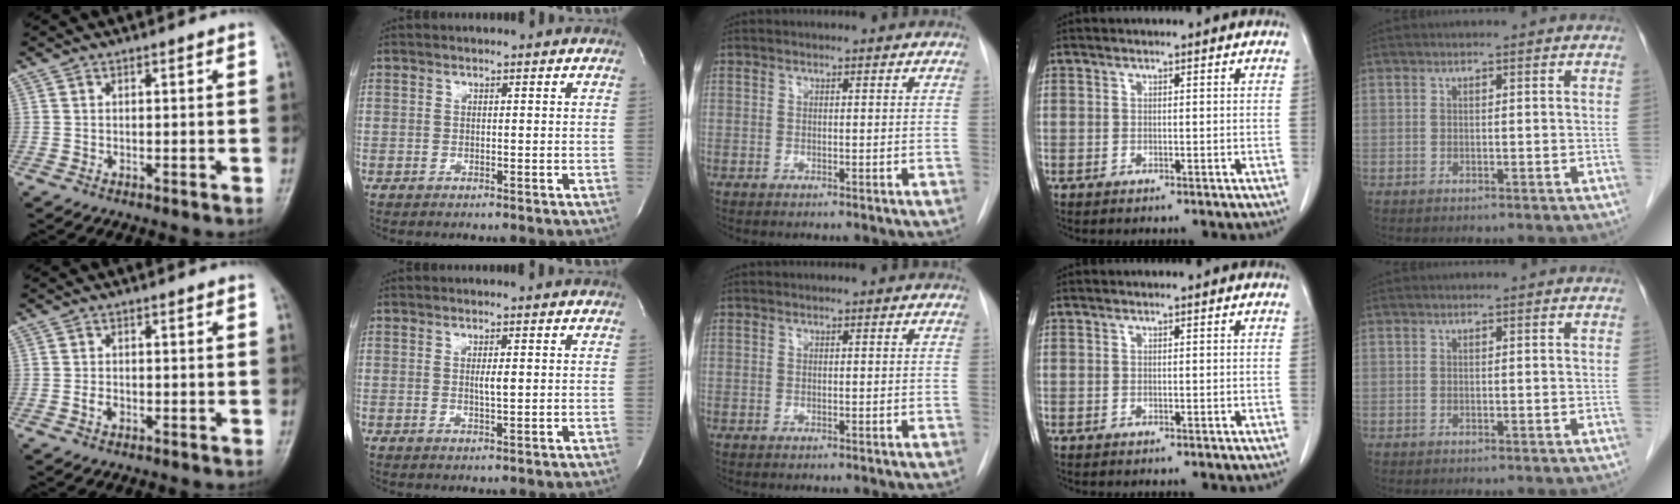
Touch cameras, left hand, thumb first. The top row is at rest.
{"thumb": {"total": 1.4, "force": [-0.4, 1.0, 0.9], "torque": [-0.016, 0.002, -0.008]}, "index": {"total": 1.6, "force": [0.2, 0.1, 1.6], "torque": [-0.032, -0.002, 0.004]}}